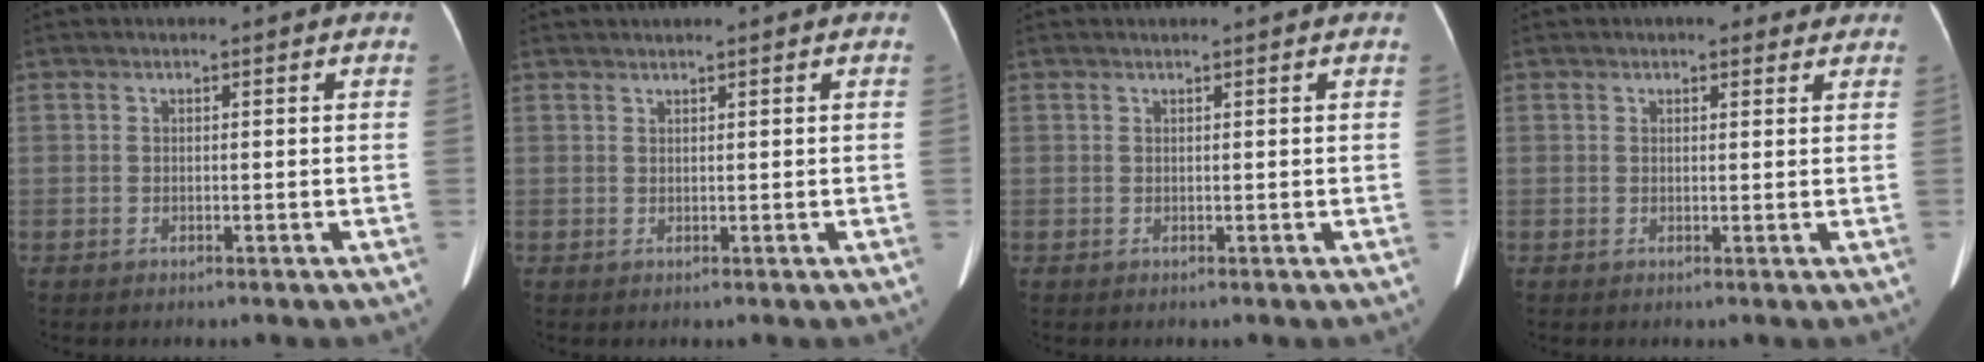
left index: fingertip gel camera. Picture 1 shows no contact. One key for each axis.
{"total": 2.0, "fx": 1.9, "fy": -0.2, "fz": 0.7, "tx": -0.009, "ty": 0.021, "tz": 0.033}
{"total": 1.7, "fx": 1.5, "fy": -0.2, "fz": 0.7, "tx": -0.010, "ty": 0.014, "tz": 0.023}
{"total": 4.0, "fx": 3.1, "fy": 1.7, "fz": 1.8, "tx": -0.015, "ty": 0.015, "tz": 0.038}